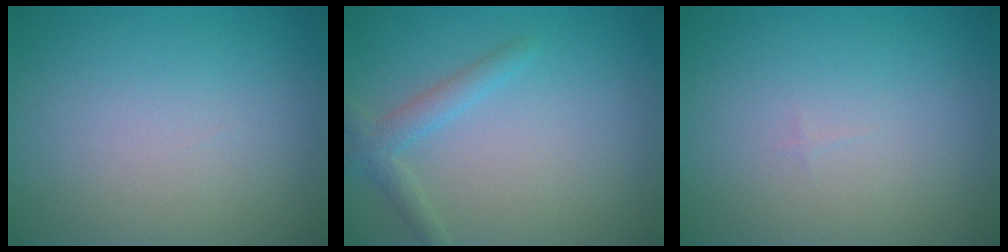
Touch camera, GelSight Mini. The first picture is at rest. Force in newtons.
{"total": 2.1, "press": 2.1, "slide": 0.1}
{"total": 0.0}